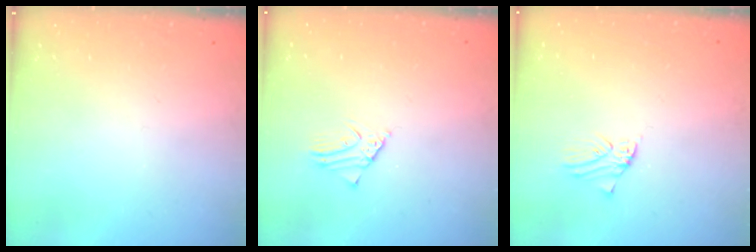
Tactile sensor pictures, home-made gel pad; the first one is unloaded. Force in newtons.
{"total": 2.6, "press": 2.6, "slide": 0.3}
{"total": 0.5, "press": 0.5, "slide": 0.1}